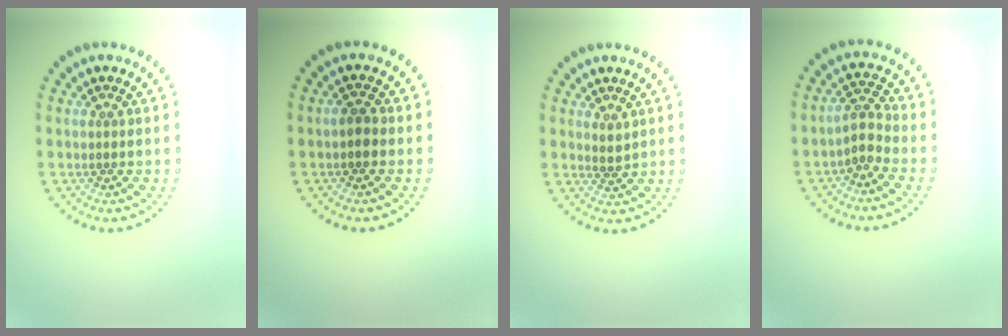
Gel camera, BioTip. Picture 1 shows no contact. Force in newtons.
{"total": 1.2, "press": 1.2, "slide": 0.2}
{"total": 1.1, "press": 1.0, "slide": 0.6}
{"total": 2.0, "press": 1.6, "slide": 1.2}